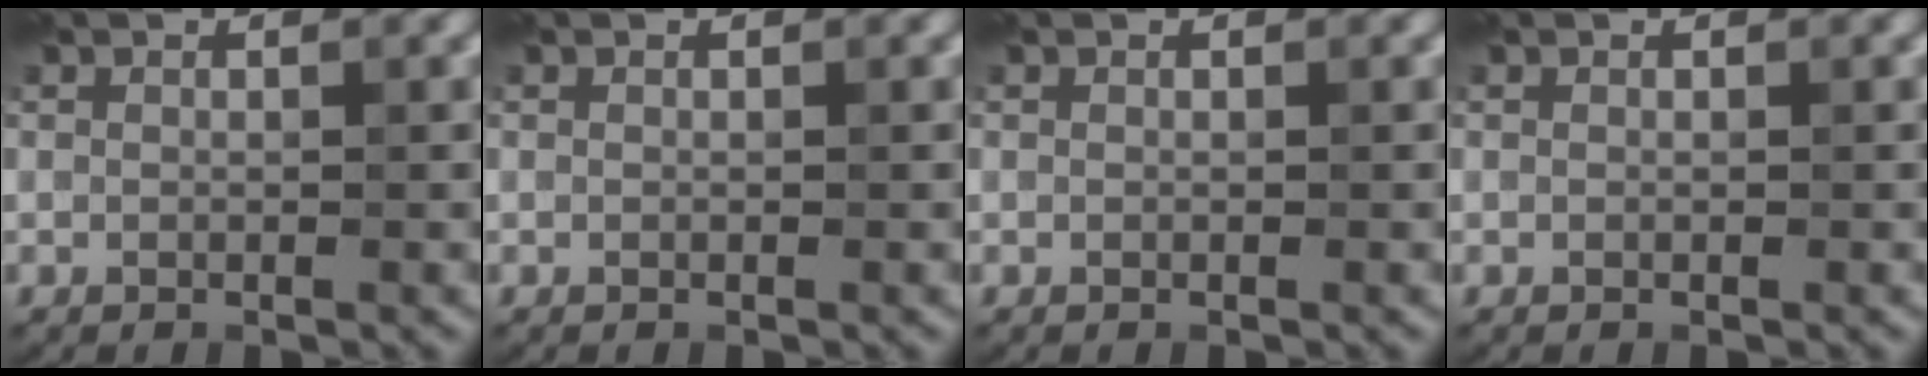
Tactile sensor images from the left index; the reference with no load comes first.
{"total": 0.0}
{"total": 0.0}
{"total": 0.0}